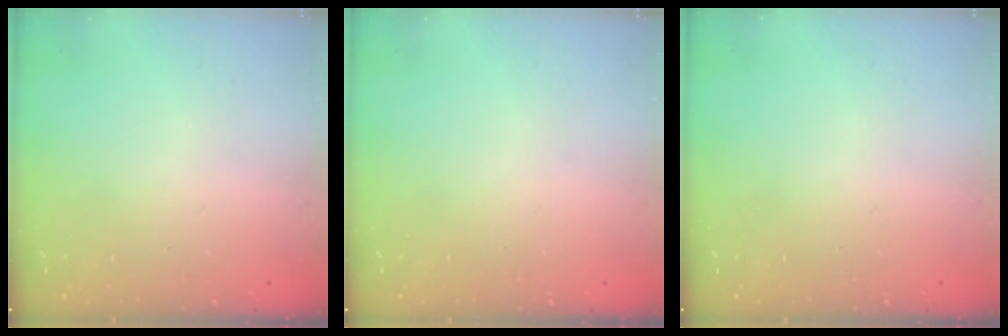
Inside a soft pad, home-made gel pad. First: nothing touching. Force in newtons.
{"total": 0.0}
{"total": 0.0}